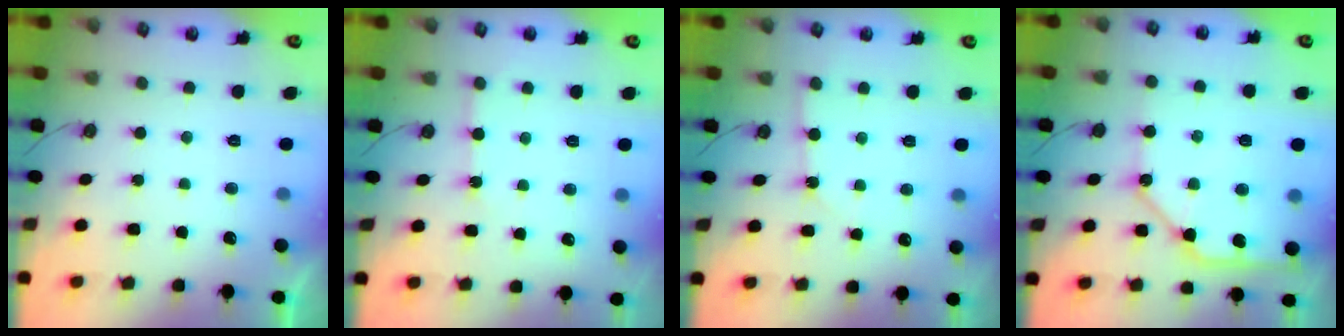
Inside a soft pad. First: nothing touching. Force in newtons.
{"total": 3.9, "press": 3.9, "slide": 0.5}
{"total": 3.2, "press": 3.2, "slide": 0.3}
{"total": 14.2, "press": 14.1, "slide": 1.6}